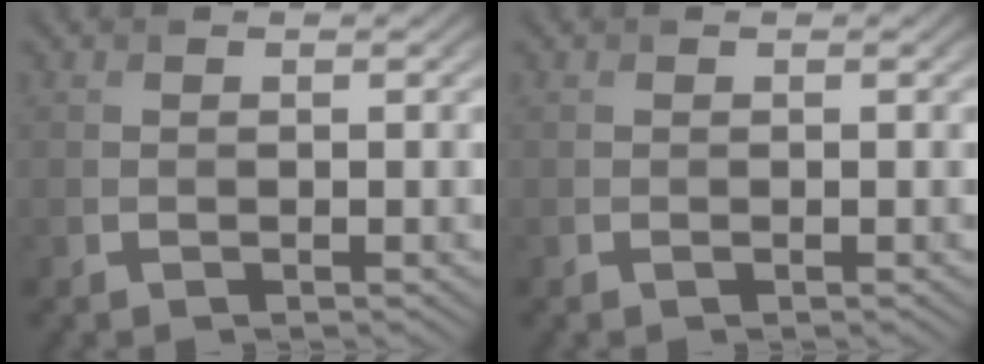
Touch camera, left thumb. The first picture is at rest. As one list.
[{"total": 0.0}]